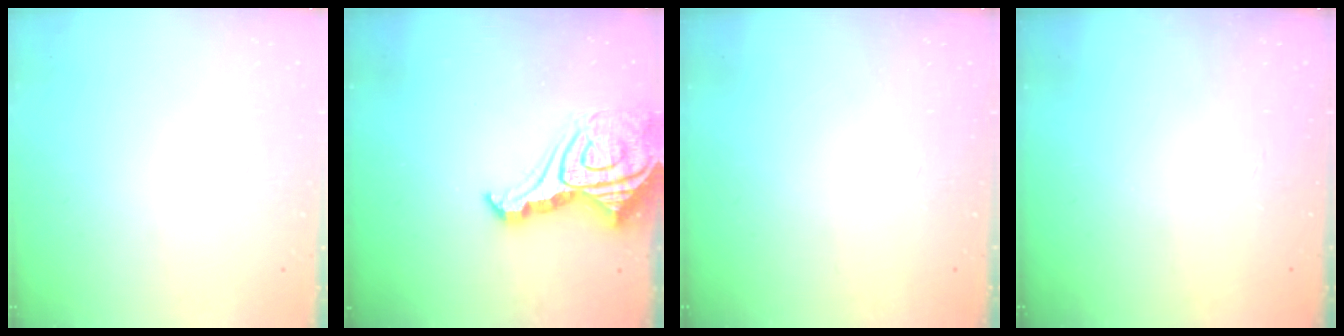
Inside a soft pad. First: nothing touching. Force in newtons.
{"total": 17.9, "press": 17.8, "slide": 1.9}
{"total": 0.0}
{"total": 0.0}